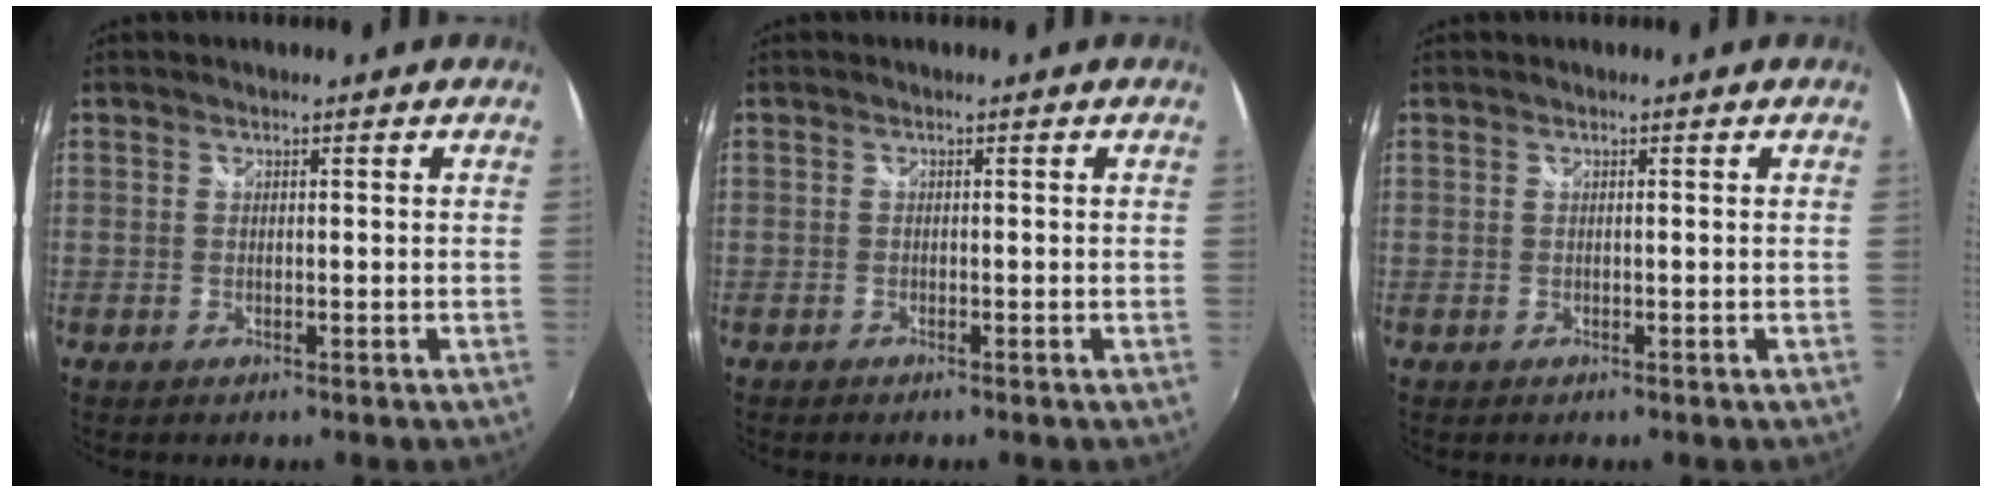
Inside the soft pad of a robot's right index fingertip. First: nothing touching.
{"total": 0.6, "force": [-0.6, 0.2, 0.2], "torque": [-0.006, -0.004, -0.014]}
{"total": 0.0}